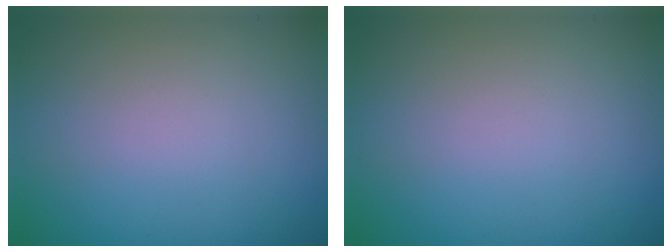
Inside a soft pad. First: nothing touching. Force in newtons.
{"total": 0.0}